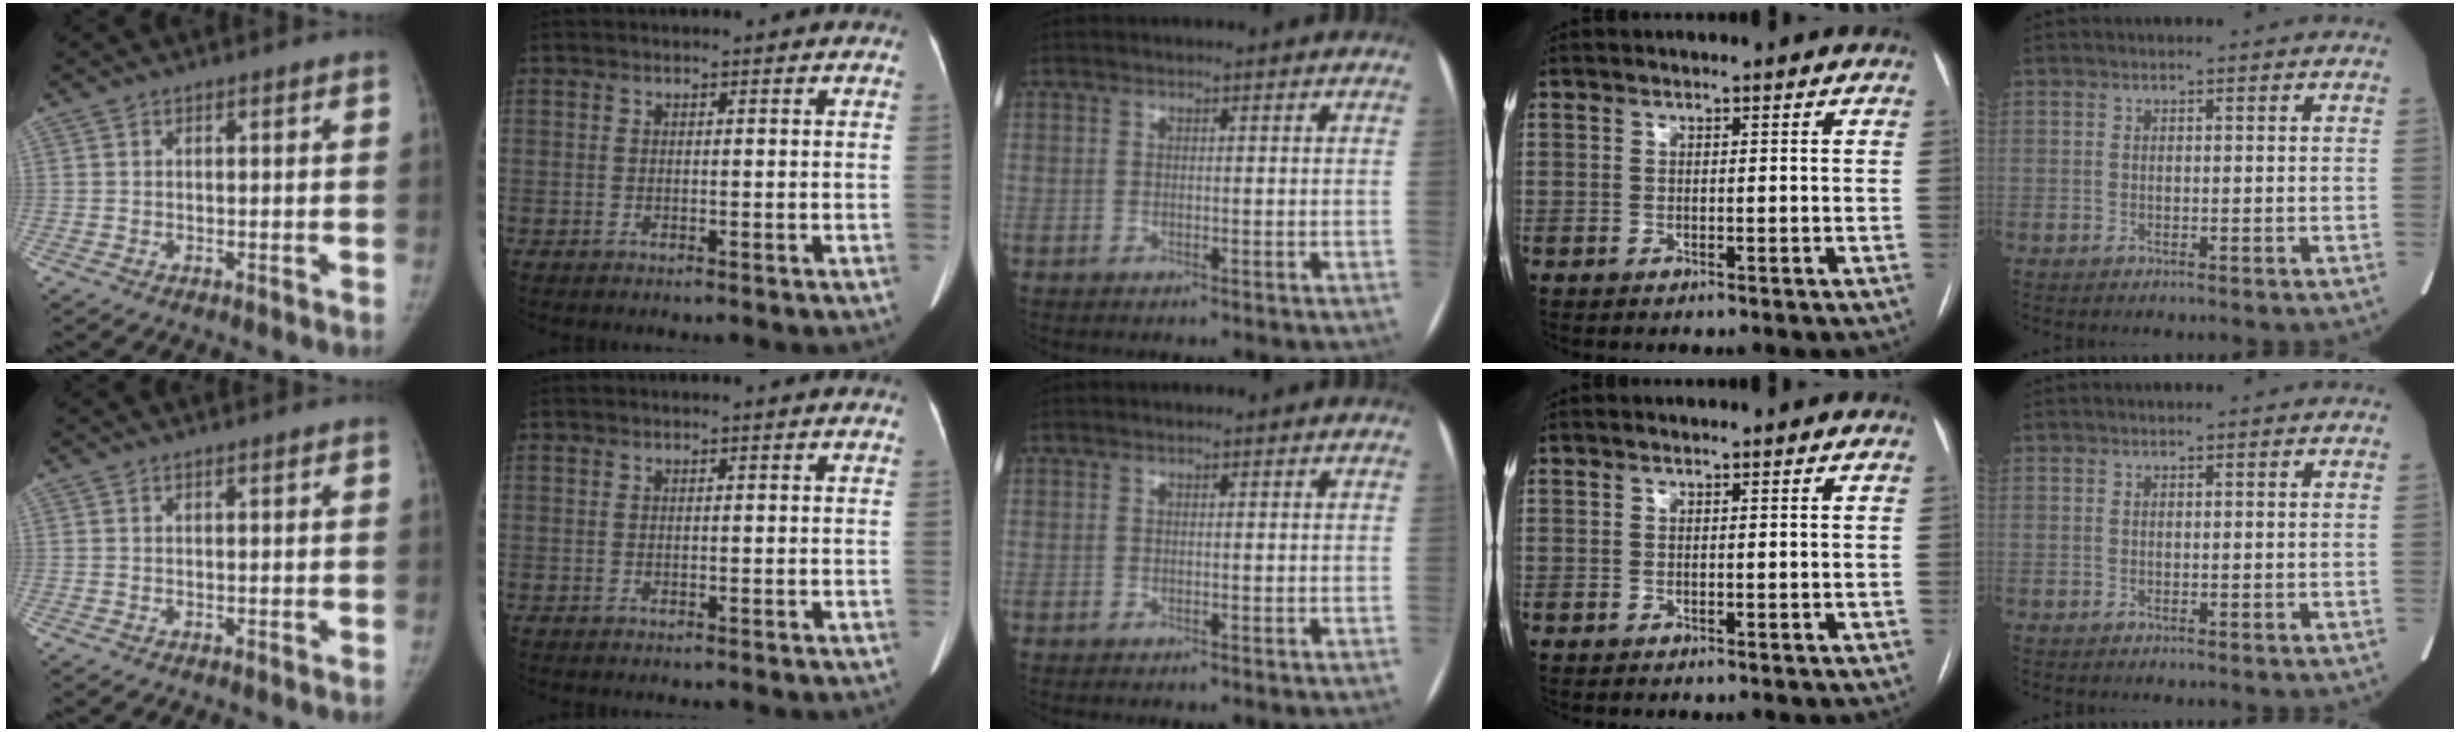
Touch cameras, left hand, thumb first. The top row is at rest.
{}